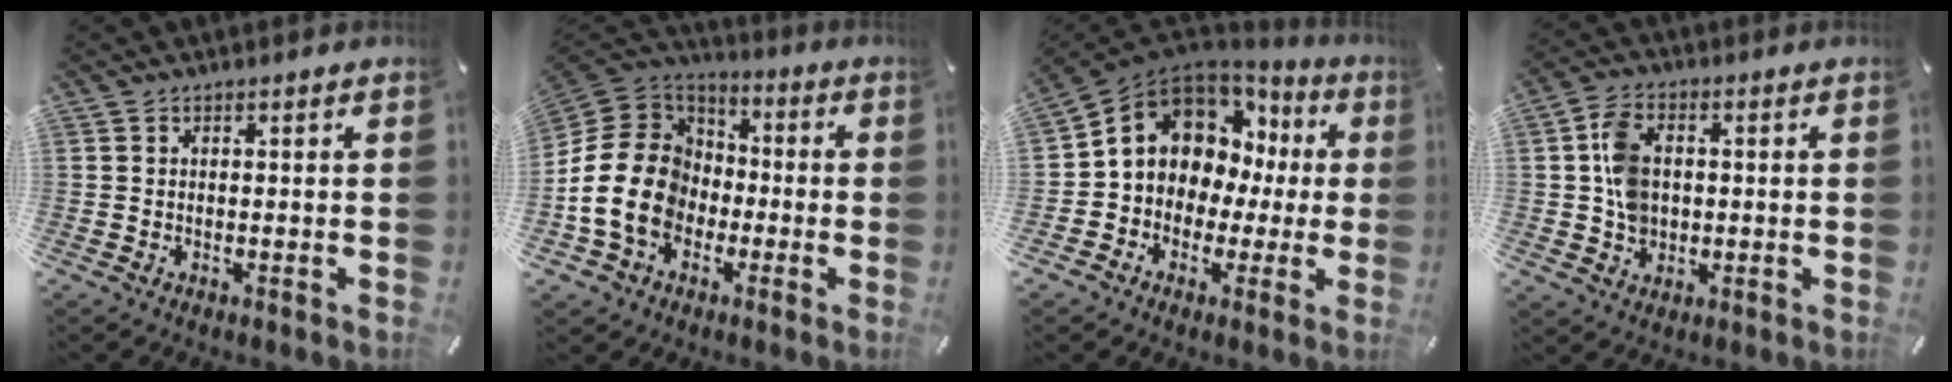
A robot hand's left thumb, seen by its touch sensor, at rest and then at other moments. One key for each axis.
{"total": 17.3, "fx": -5.0, "fy": 14.5, "fz": 7.9, "tx": -0.177, "ty": 0.036, "tz": -0.092}
{"total": 9.6, "fx": 3.5, "fy": 8.4, "fz": 3.0, "tx": -0.081, "ty": -0.033, "tz": 0.069}
{"total": 7.7, "fx": 0.5, "fy": 6.1, "fz": 4.8, "tx": -0.092, "ty": 0.005, "tz": 0.009}